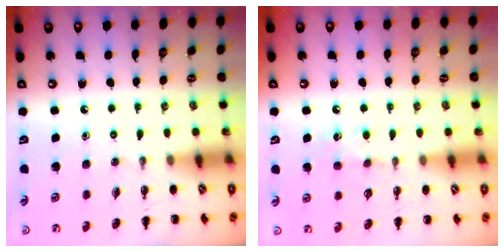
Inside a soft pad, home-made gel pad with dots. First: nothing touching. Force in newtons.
{"total": 4.9, "press": 4.6, "slide": 1.5}